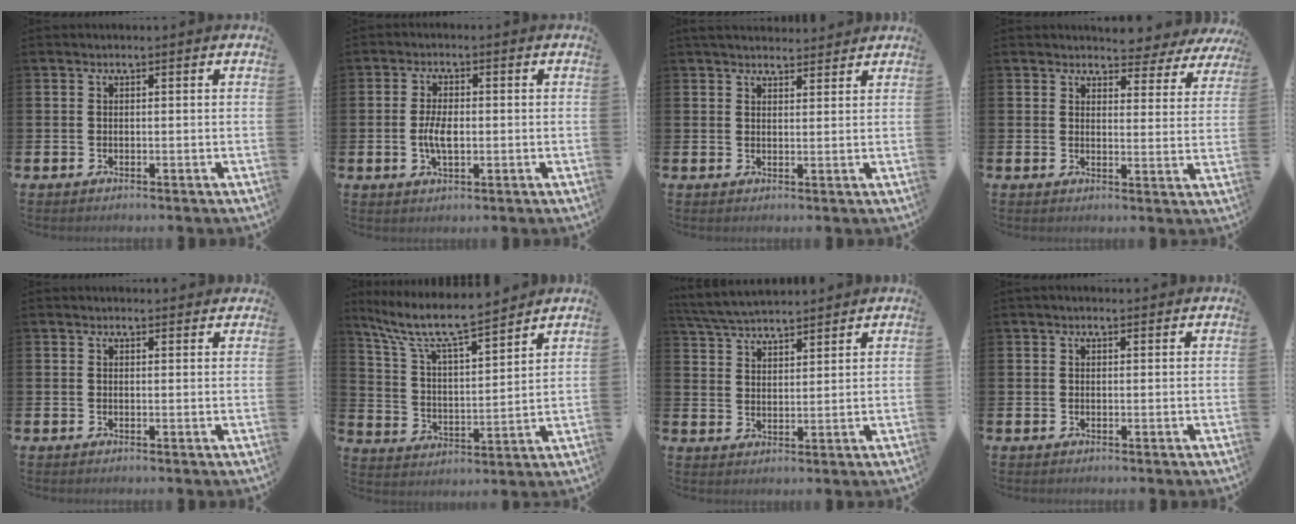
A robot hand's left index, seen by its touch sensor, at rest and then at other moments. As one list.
[{"total": 4.0, "force": [-0.3, 1.8, 3.6], "torque": [-0.056, -0.006, -0.012]}, {"total": 3.3, "force": [3.2, 0.8, 0.3], "torque": [0.004, -0.017, 0.055]}, {"total": 3.8, "force": [3.6, 1.2, 0.4], "torque": [-0.012, -0.030, 0.060]}, {"total": 1.1, "force": [1.0, 0.2, 0.0], "torque": [0.013, -0.003, 0.017]}, {"total": 9.7, "force": [8.7, 1.1, 4.1], "torque": [-0.121, -0.054, 0.149]}, {"total": 5.2, "force": [5.1, 0.7, 0.8], "torque": [-0.038, -0.022, 0.094]}, {"total": 0.9, "force": [0.7, 0.1, 0.5], "torque": [0.000, 0.000, 0.011]}]